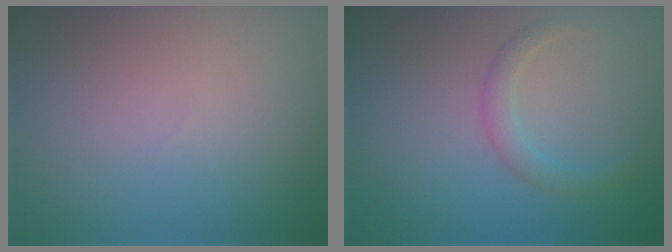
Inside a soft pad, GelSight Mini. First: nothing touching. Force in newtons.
{"total": 1.7, "press": 1.7, "slide": 0.1}